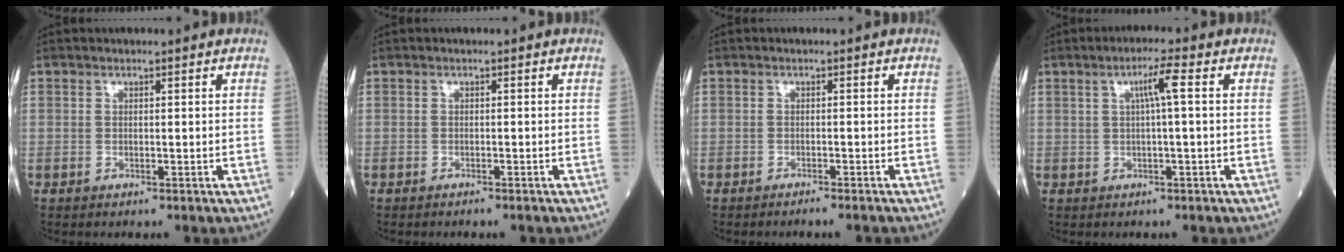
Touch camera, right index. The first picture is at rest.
{"total": 1.3, "force": [-1.1, 0.1, 0.6], "torque": [-0.010, -0.002, -0.013]}
{"total": 2.6, "force": [-2.3, -0.2, 1.2], "torque": [-0.013, 0.000, -0.028]}
{"total": 3.7, "force": [0.8, -0.3, 3.6], "torque": [-0.063, 0.007, 0.013]}